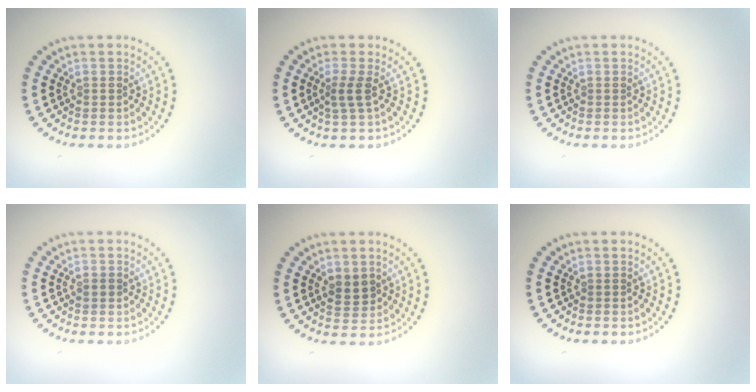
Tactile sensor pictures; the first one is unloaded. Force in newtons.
{"total": 1.6, "press": 1.0, "slide": 1.3}
{"total": 0.0}
{"total": 0.9, "press": 0.9, "slide": 0.1}
{"total": 2.1, "press": 2.0, "slide": 0.4}
{"total": 0.0}